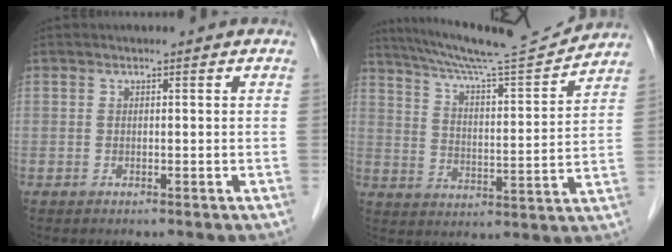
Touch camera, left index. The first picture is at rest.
{"total": 15.0, "force": [14.2, -1.0, 4.6], "torque": [-0.087, -0.016, 0.221]}